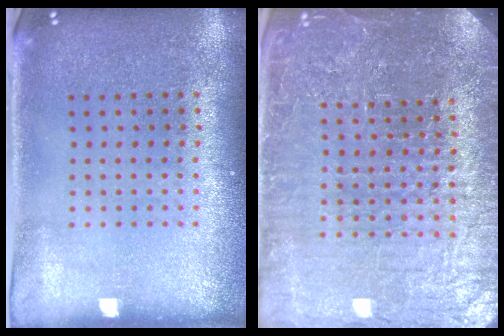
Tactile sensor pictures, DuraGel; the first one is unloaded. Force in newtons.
{"total": 5.1, "press": 4.7, "slide": 2.0}